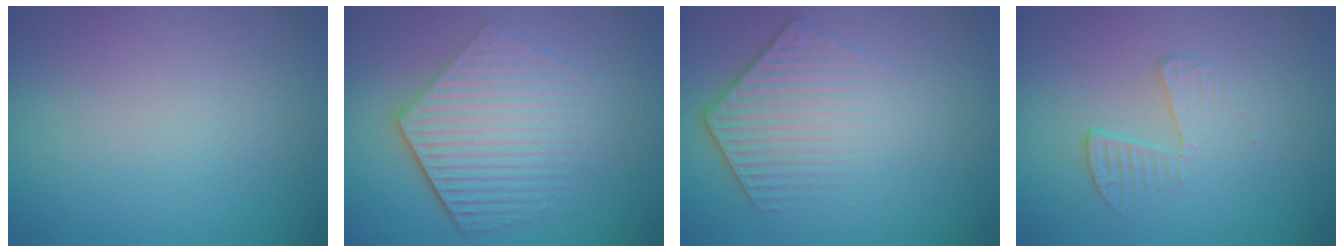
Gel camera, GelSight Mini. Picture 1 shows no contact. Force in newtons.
{"total": 6.1, "press": 4.4, "slide": 4.2}
{"total": 4.4, "press": 3.1, "slide": 3.1}
{"total": 1.9, "press": 0.7, "slide": 1.8}